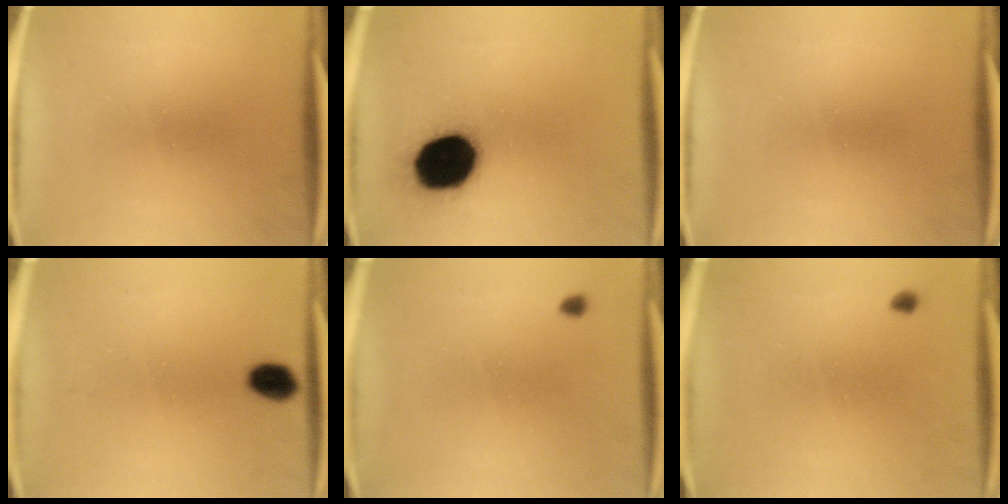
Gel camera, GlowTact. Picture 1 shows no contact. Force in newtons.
{"total": 19.7}
{"total": 0.0}
{"total": 4.5}
{"total": 0.9}
{"total": 0.8}